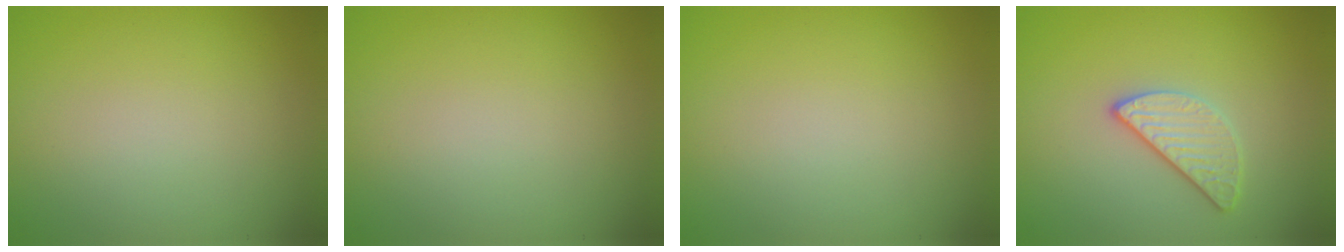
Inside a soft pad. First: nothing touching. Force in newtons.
{"total": 0.0}
{"total": 0.0}
{"total": 2.5, "press": 2.4, "slide": 0.8}